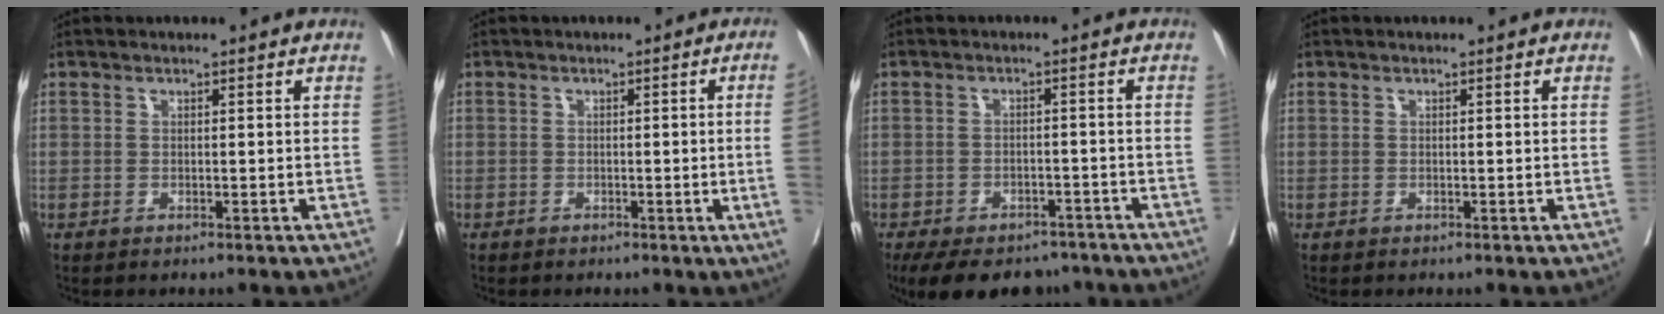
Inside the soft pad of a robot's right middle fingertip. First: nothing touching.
{"total": 4.1, "force": [-0.7, -1.3, 3.8], "torque": [-0.040, -0.008, -0.009]}
{"total": 14.2, "force": [-11.1, 6.9, 5.6], "torque": [-0.112, -0.002, -0.144]}
{"total": 0.0}